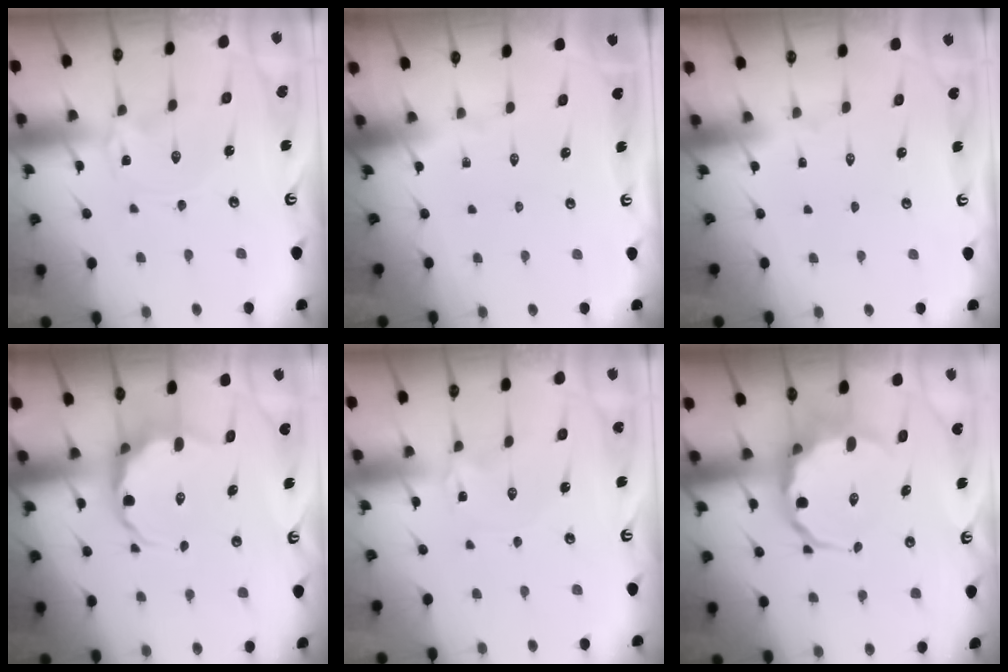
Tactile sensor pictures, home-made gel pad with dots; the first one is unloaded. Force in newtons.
{"total": 0.0}
{"total": 1.6, "press": 1.6, "slide": 0.1}
{"total": 7.4, "press": 7.2, "slide": 1.7}
{"total": 1.6, "press": 1.6, "slide": 0.3}
{"total": 7.5, "press": 7.2, "slide": 2.1}